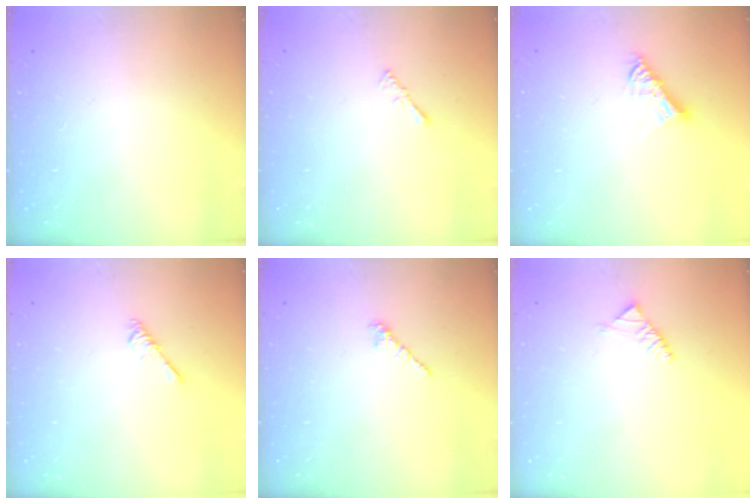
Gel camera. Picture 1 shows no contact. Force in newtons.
{"total": 0.7, "press": 0.6, "slide": 0.3}
{"total": 5.7, "press": 5.7, "slide": 0.4}
{"total": 2.2, "press": 2.1, "slide": 0.5}
{"total": 2.4, "press": 2.3, "slide": 0.7}
{"total": 2.6, "press": 2.5, "slide": 0.8}